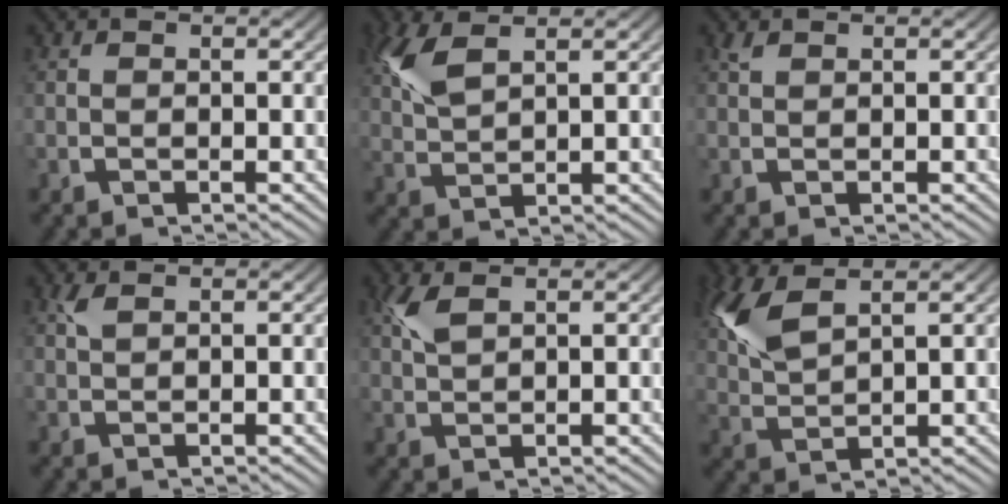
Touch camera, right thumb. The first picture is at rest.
{"total": 3.6, "force": [2.4, 1.4, 2.2], "torque": [-0.054, 0.004, 0.055]}
{"total": 0.6, "force": [0.6, 0.2, 0.1], "torque": [0.000, 0.002, 0.013]}
{"total": 0.9, "force": [0.8, 0.3, 0.4], "torque": [-0.011, 0.002, 0.018]}
{"total": 2.1, "force": [1.5, 0.7, 1.2], "torque": [-0.032, 0.002, 0.035]}
{"total": 4.6, "force": [2.8, 2.1, 2.9], "torque": [-0.072, 0.000, 0.064]}